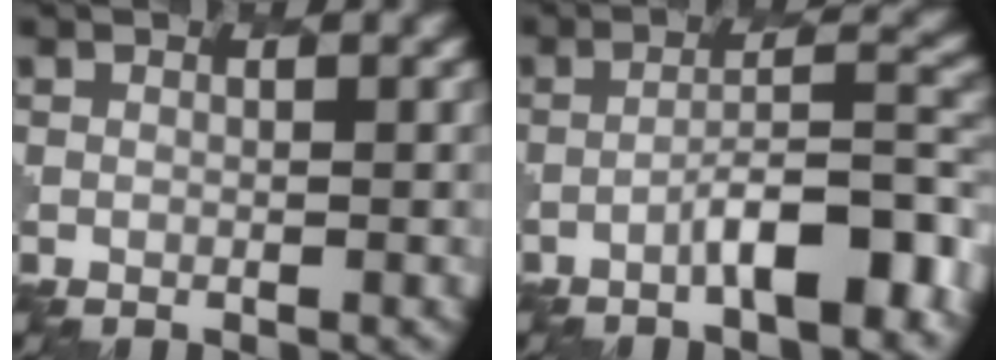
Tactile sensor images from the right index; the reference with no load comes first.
{"total": 5.7, "force": [-3.4, 1.0, 4.4], "torque": [-0.069, 0.019, -0.050]}